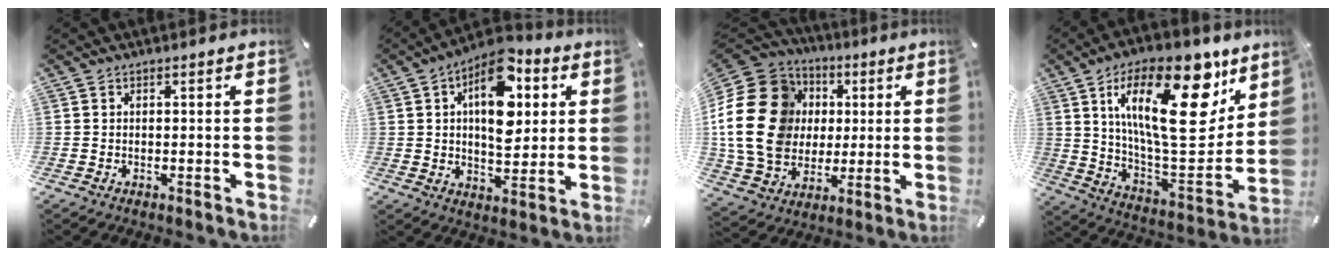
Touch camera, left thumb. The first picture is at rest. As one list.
[{"total": 15.5, "force": [5.5, 9.2, 11.2], "torque": [-0.150, -0.021, 0.093]}, {"total": 23.7, "force": [2.0, 20.0, 12.6], "torque": [-0.256, 0.007, 0.047]}, {"total": 28.4, "force": [13.3, 12.0, 22.0], "torque": [-0.346, -0.075, 0.222]}]